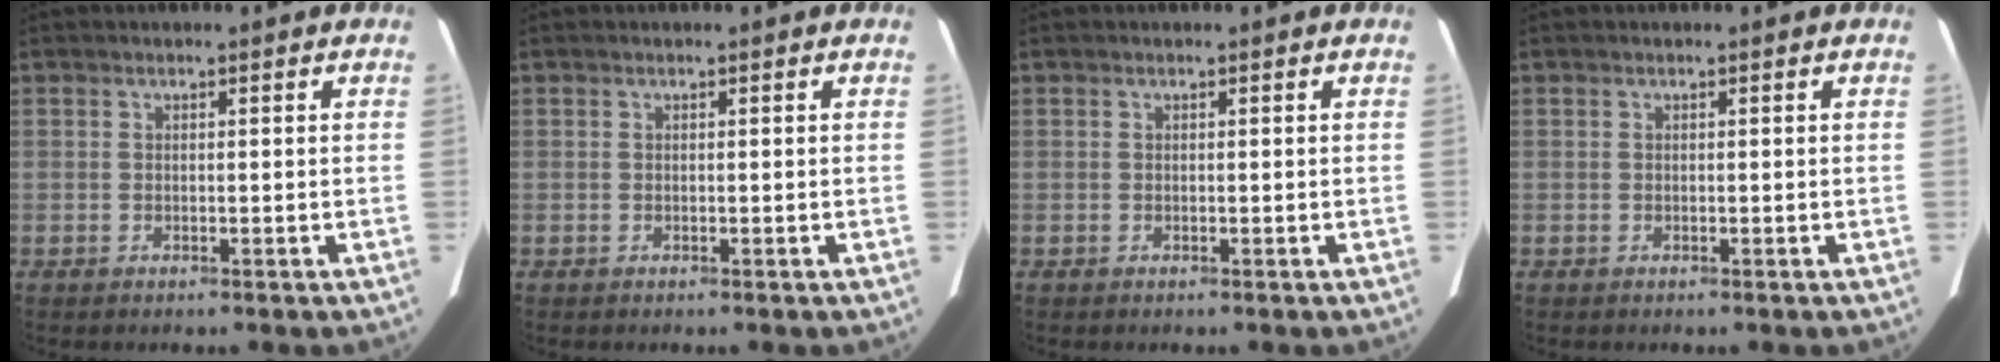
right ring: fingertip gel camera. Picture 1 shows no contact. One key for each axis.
{"total": 0.0}
{"total": 0.0}
{"total": 0.0}